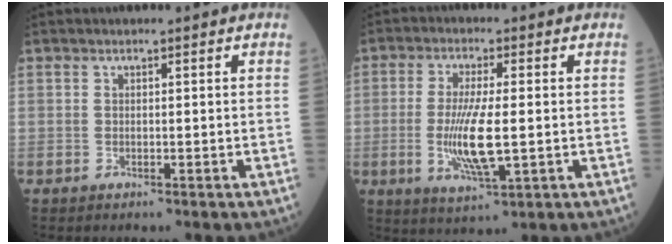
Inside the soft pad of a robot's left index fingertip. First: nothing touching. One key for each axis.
{"total": 8.7, "fx": -1.0, "fy": 1.5, "fz": 8.5, "tx": -0.174, "ty": -0.015, "tz": -0.018}